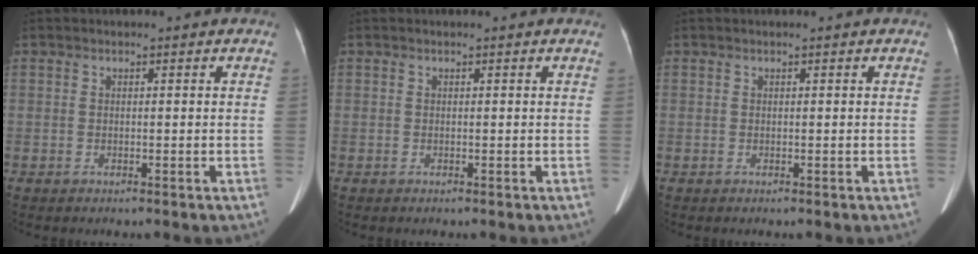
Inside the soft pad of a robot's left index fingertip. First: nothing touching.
{"total": 0.0}
{"total": 0.0}